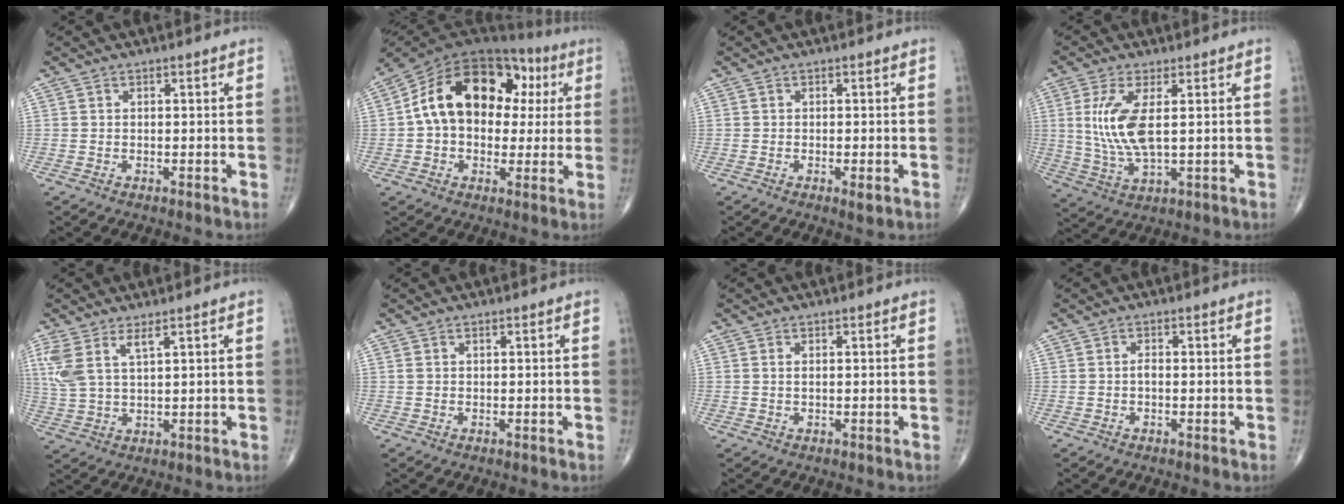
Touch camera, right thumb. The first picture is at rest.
{"total": 20.3, "force": [3.4, 13.7, 14.6], "torque": [-0.212, 0.040, 0.046]}
{"total": 1.6, "force": [-0.6, 0.4, 1.5], "torque": [-0.025, -0.006, -0.009]}
{"total": 9.9, "force": [1.7, 3.5, 9.1], "torque": [-0.209, -0.014, 0.042]}
{"total": 7.0, "force": [3.6, 2.2, 5.6], "torque": [-0.146, -0.010, 0.084]}
{"total": 0.6, "force": [0.3, 0.2, 0.4], "torque": [-0.012, 0.008, 0.009]}
{"total": 0.6, "force": [0.2, 0.1, 0.5], "torque": [-0.019, 0.002, 0.005]}
{"total": 0.8, "force": [-0.2, 0.3, 0.7], "torque": [-0.012, 0.001, -0.006]}